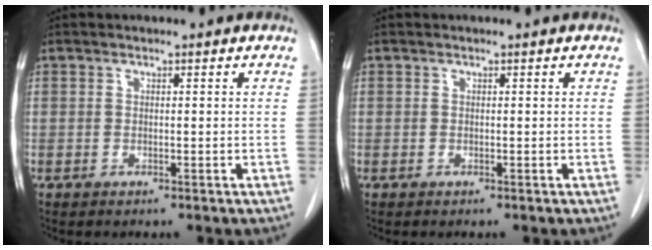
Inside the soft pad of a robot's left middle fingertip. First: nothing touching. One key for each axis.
{"total": 0.0}